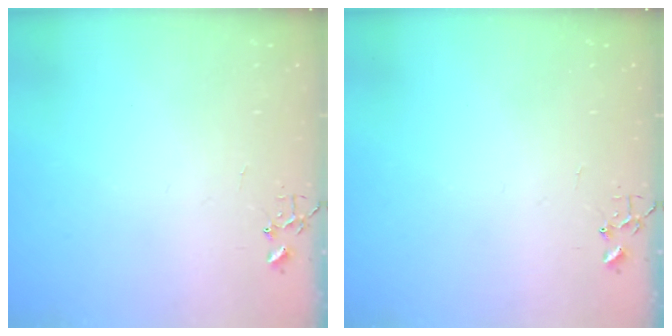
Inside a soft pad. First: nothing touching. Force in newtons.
{"total": 0.0}